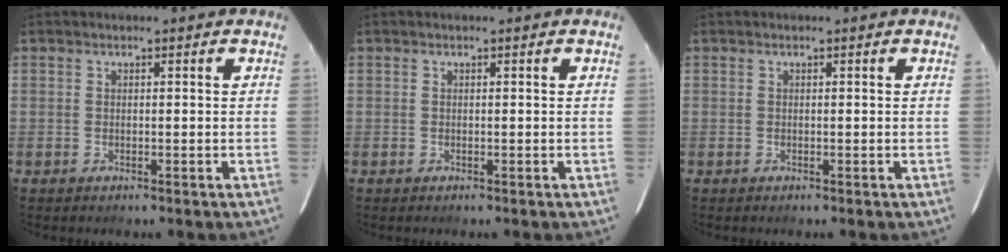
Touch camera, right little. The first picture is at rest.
{"total": 0.0}
{"total": 0.0}